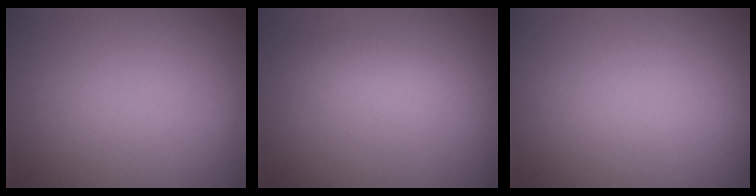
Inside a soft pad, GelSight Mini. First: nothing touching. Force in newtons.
{"total": 2.0, "press": 2.0, "slide": 0.1}
{"total": 0.0}